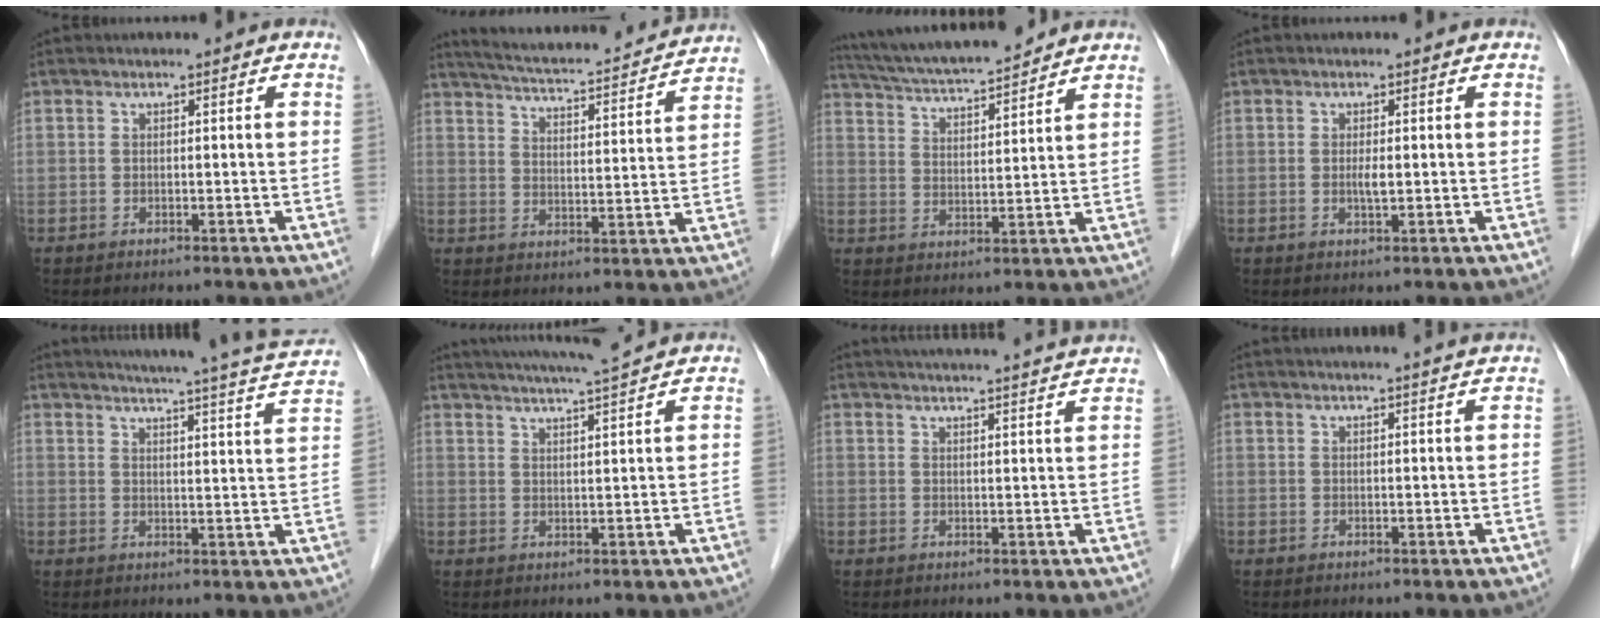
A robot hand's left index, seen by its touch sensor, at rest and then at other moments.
{"total": 17.7, "force": [16.5, 1.3, 6.2], "torque": [-0.107, 0.003, 0.231]}
{"total": 13.3, "force": [12.2, 0.8, 5.3], "torque": [-0.099, 0.018, 0.203]}
{"total": 1.3, "force": [0.0, 0.2, 1.3], "torque": [-0.028, -0.002, 0.000]}
{"total": 19.4, "force": [18.2, -0.4, 6.8], "torque": [-0.105, -0.041, 0.220]}
{"total": 11.3, "force": [10.4, -0.8, 4.6], "torque": [-0.083, 0.018, 0.146]}
{"total": 17.4, "force": [16.5, -0.4, 5.5], "torque": [-0.089, -0.003, 0.213]}
{"total": 8.6, "force": [7.9, -0.7, 3.3], "torque": [-0.041, 0.018, 0.084]}